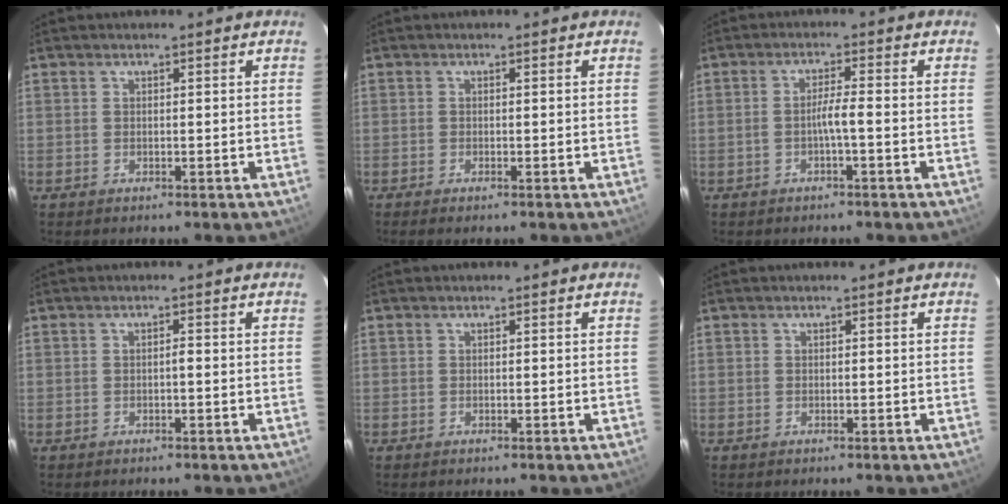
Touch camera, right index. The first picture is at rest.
{"total": 1.5, "force": [-1.1, 0.2, 1.1], "torque": [-0.018, -0.003, -0.014]}
{"total": 2.8, "force": [-0.9, -0.1, 2.7], "torque": [-0.044, 0.004, -0.018]}
{"total": 0.7, "force": [-0.2, 0.1, 0.7], "torque": [-0.011, 0.002, -0.005]}
{"total": 0.0}
{"total": 0.0}